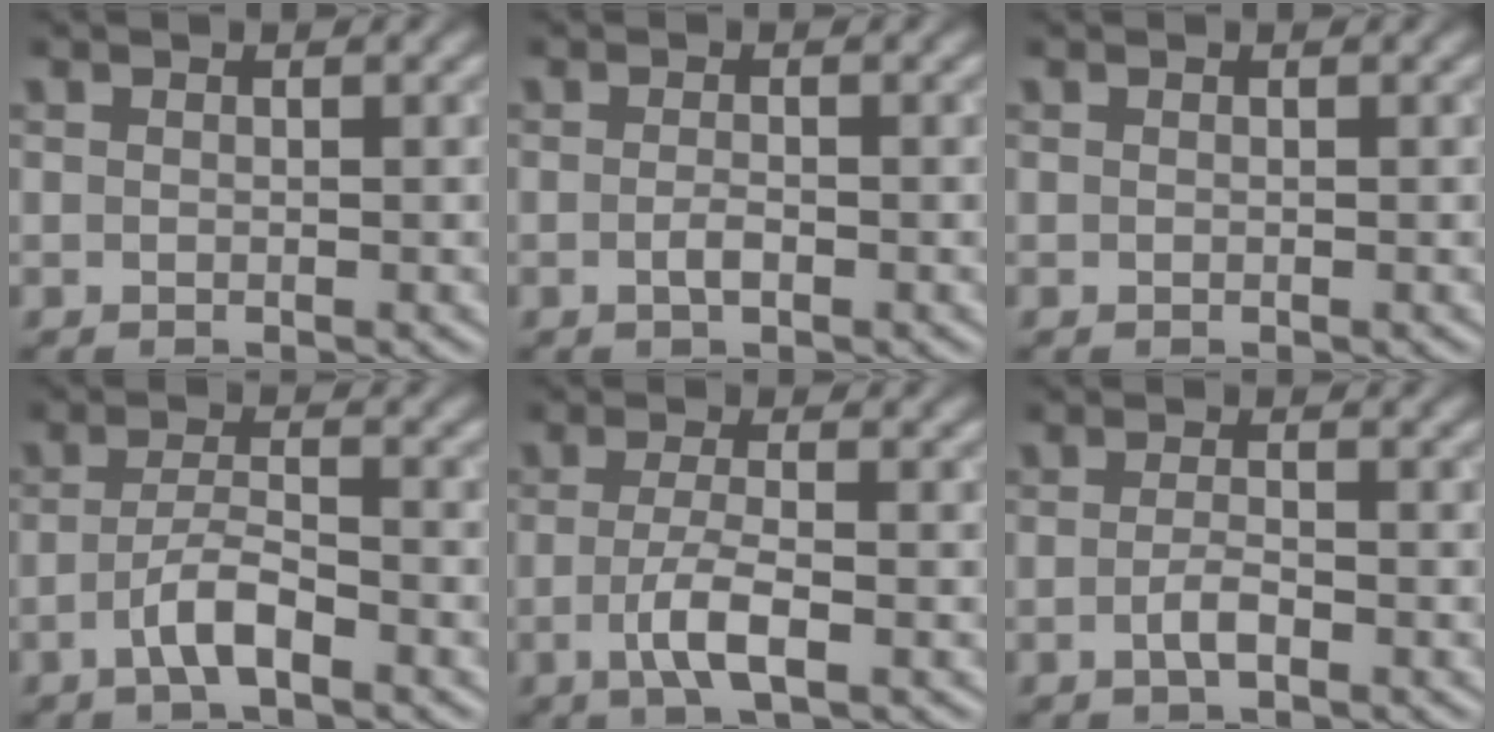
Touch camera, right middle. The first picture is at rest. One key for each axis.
{"total": 1.1, "fx": -0.5, "fy": 0.3, "fz": 0.9, "tx": -0.020, "ty": 0.000, "tz": -0.008}
{"total": 0.0}
{"total": 3.1, "fx": -1.7, "fy": 0.7, "fz": 2.5, "tx": -0.052, "ty": 0.008, "tz": -0.037}
{"total": 3.4, "fx": -1.1, "fy": 0.8, "fz": 3.2, "tx": -0.065, "ty": -0.002, "tz": -0.023}
{"total": 1.6, "fx": -0.7, "fy": 0.4, "fz": 1.3, "tx": -0.029, "ty": 0.002, "tz": -0.016}